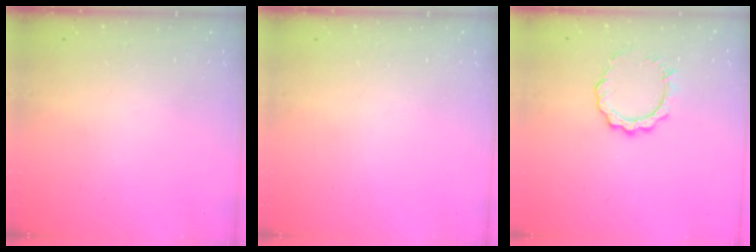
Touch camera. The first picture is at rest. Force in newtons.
{"total": 0.0}
{"total": 7.8, "press": 7.8, "slide": 0.6}